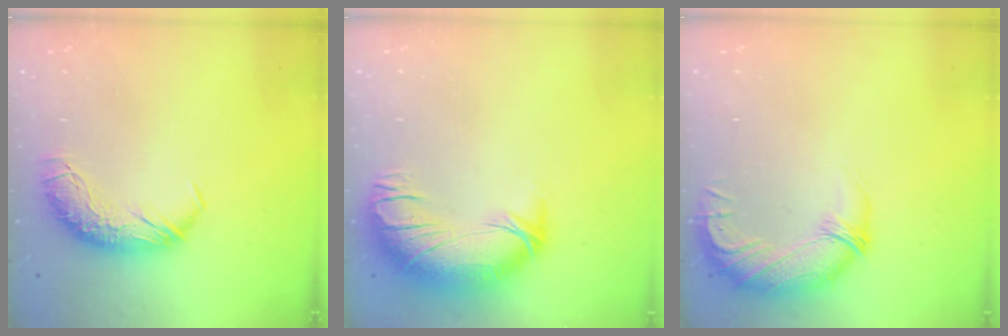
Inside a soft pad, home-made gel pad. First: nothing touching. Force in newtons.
{"total": 3.6, "press": 2.0, "slide": 3.1}
{"total": 3.3, "press": 2.3, "slide": 2.3}